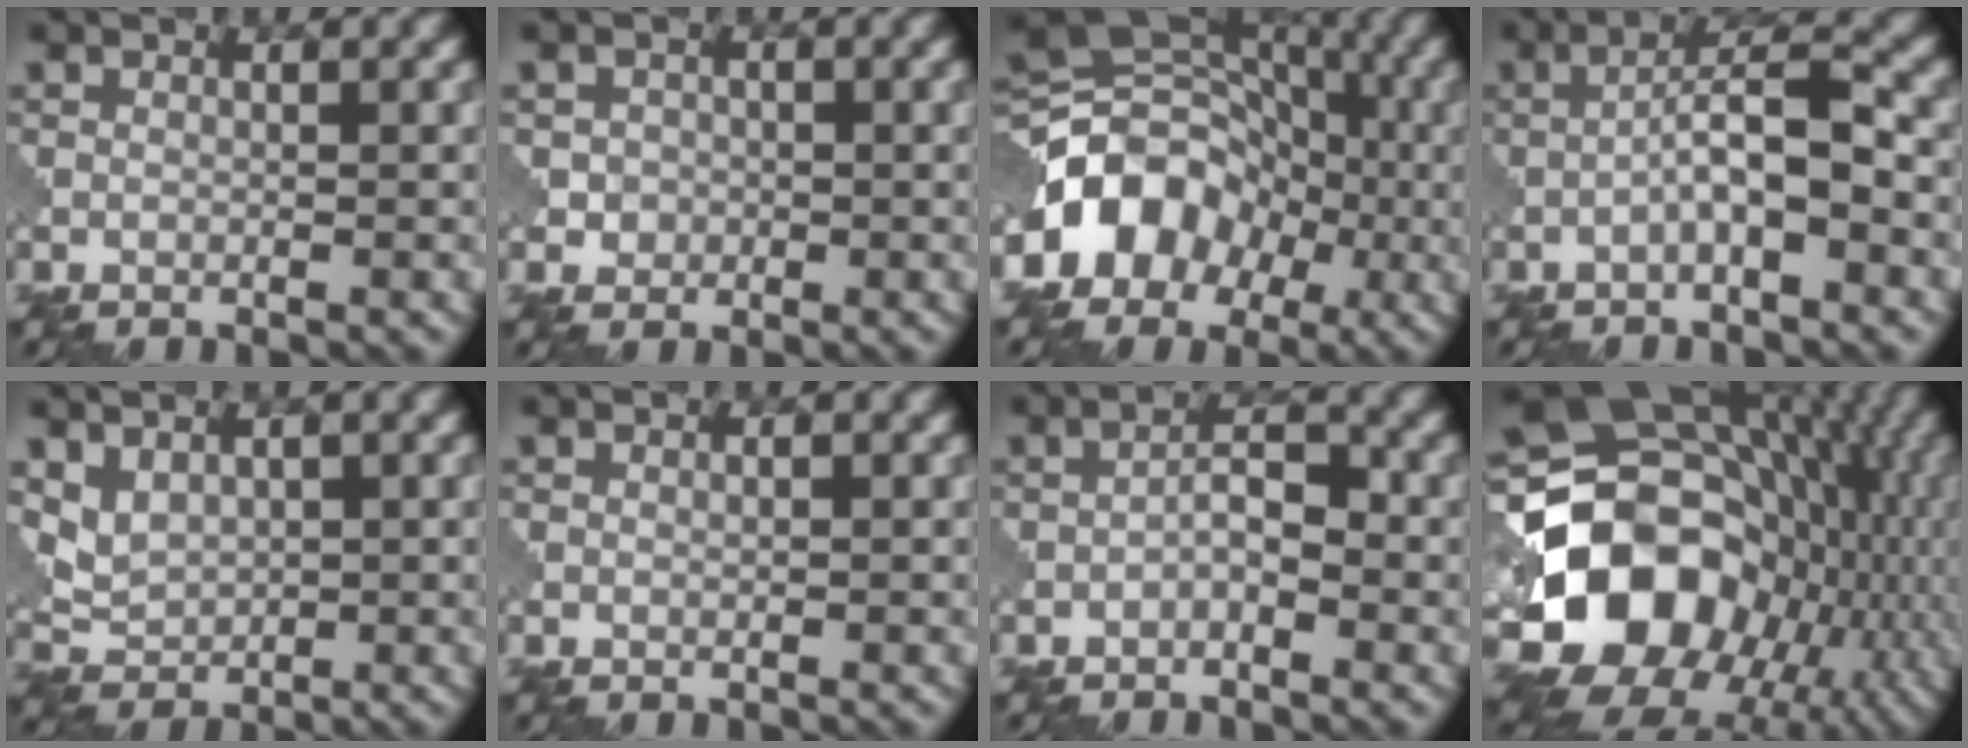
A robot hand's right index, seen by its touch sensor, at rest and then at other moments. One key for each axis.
{"total": 1.8, "fx": -0.1, "fy": 1.7, "fz": 0.4, "tx": 0.005, "ty": -0.001, "tz": -0.003}
{"total": 9.4, "fx": -3.4, "fy": 7.4, "fz": 4.6, "tx": -0.069, "ty": 0.021, "tz": -0.080}
{"total": 4.6, "fx": -1.3, "fy": 0.9, "fz": 4.3, "tx": -0.075, "ty": 0.018, "tz": -0.031}
{"total": 2.9, "fx": 1.1, "fy": 2.1, "fz": 1.7, "tx": -0.038, "ty": -0.004, "tz": 0.026}
{"total": 0.0}
{"total": 2.3, "fx": -0.9, "fy": 0.9, "fz": 1.9, "tx": -0.033, "ty": 0.009, "tz": -0.023}
{"total": 18.4, "fx": -3.2, "fy": 14.8, "fz": 10.5, "tx": -0.198, "ty": -0.007, "tz": -0.057}